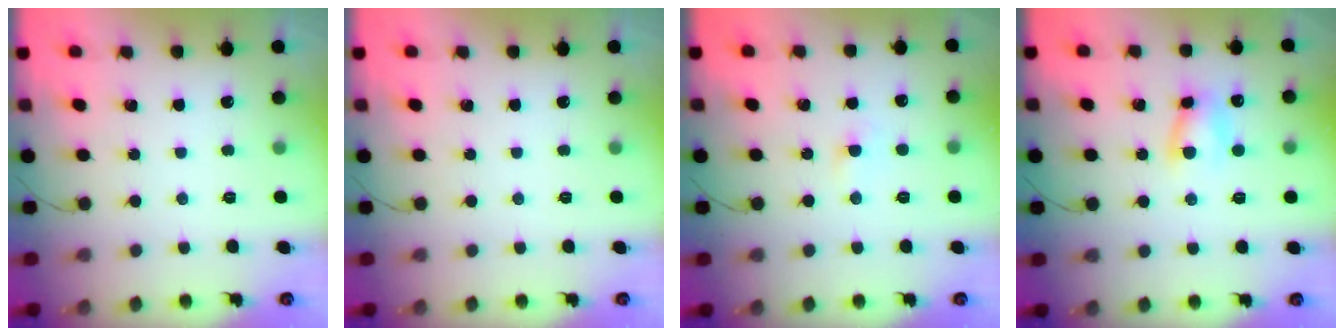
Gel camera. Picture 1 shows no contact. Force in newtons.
{"total": 0.0}
{"total": 1.8, "press": 1.6, "slide": 0.8}
{"total": 6.7, "press": 6.7, "slide": 0.8}